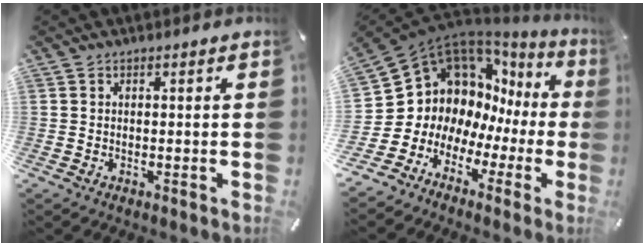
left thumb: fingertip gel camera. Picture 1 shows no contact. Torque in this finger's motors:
{"motor_torque": [-0.06, 1.96, 1.09, 1.24, 0.11]}